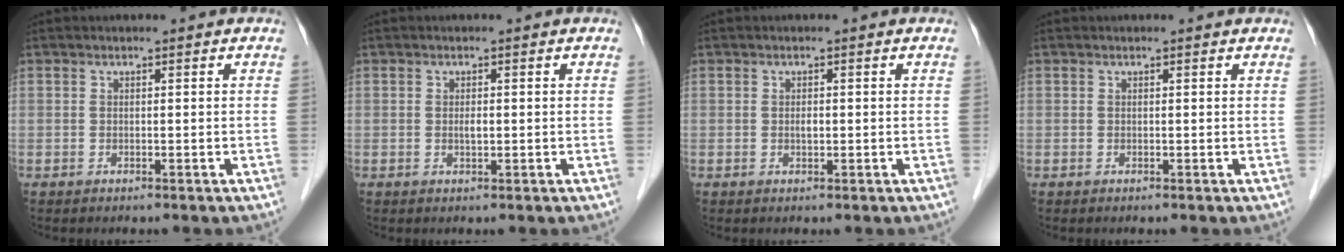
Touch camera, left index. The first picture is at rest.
{"total": 1.0, "force": [0.0, 0.3, 1.0], "torque": [-0.019, -0.001, 0.001]}
{"total": 0.8, "force": [0.0, 0.4, 0.8], "torque": [-0.015, 0.000, 0.000]}
{"total": 0.7, "force": [0.7, 0.1, 0.2], "torque": [-0.008, 0.003, 0.005]}